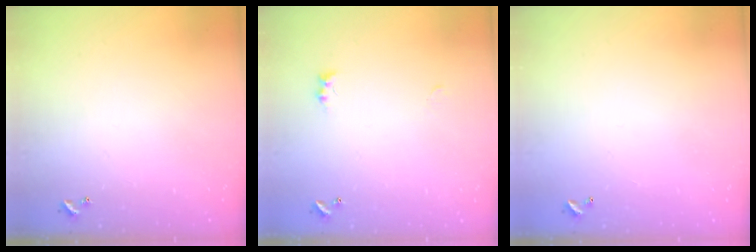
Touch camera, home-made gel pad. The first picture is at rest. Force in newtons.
{"total": 1.4, "press": 1.3, "slide": 0.5}
{"total": 2.8, "press": 2.8, "slide": 0.1}